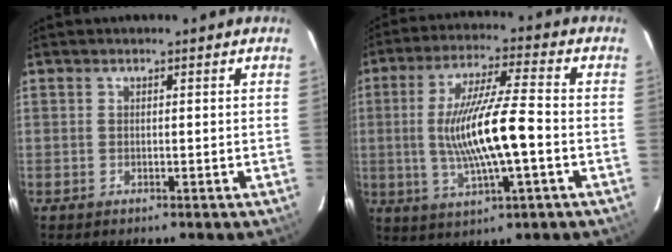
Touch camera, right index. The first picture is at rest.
{"total": 14.0, "force": [-2.0, 1.8, 13.7], "torque": [-0.260, -0.005, -0.030]}